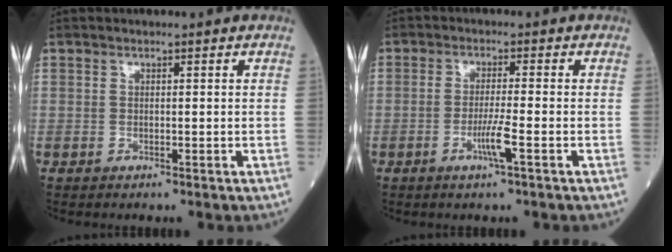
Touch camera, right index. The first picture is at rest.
{"total": 3.8, "force": [-1.5, -0.3, 3.4], "torque": [-0.068, -0.006, -0.031]}